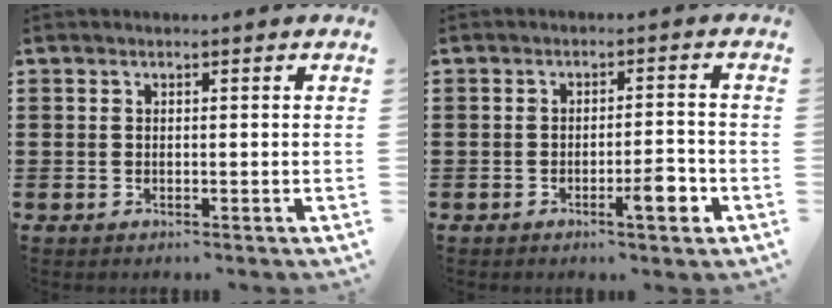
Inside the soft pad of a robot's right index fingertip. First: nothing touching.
{"total": 5.2, "force": [-2.4, 0.9, 4.5], "torque": [-0.060, -0.004, -0.039]}